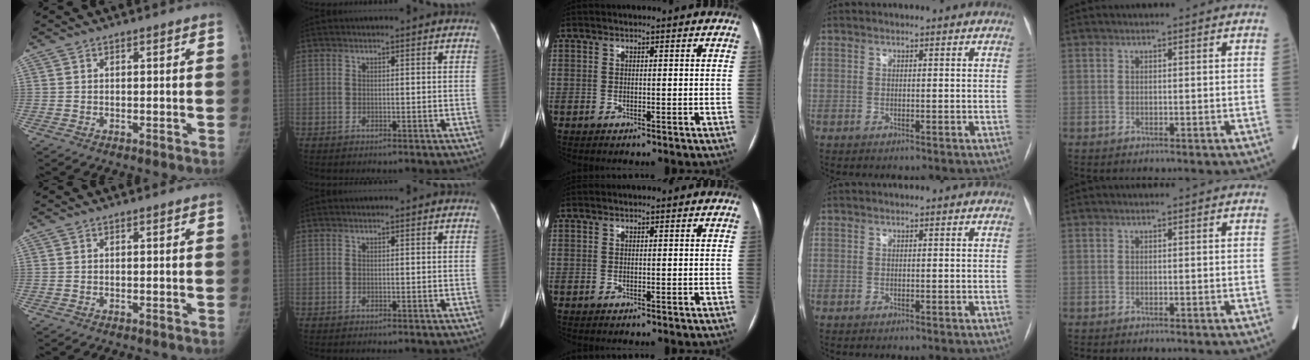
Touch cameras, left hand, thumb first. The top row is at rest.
{}